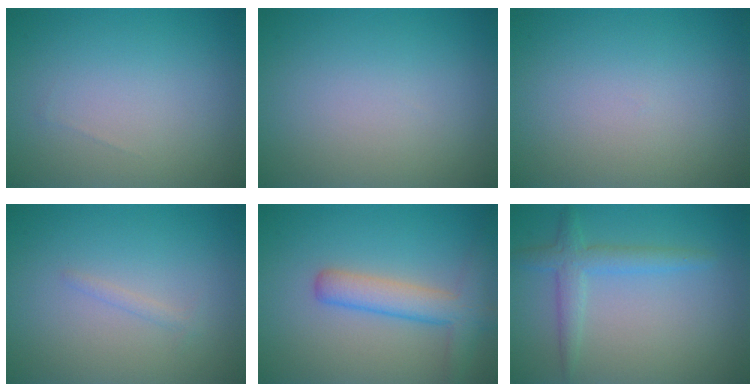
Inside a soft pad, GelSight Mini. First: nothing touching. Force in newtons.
{"total": 0.0}
{"total": 0.0}
{"total": 0.7, "press": 0.7, "slide": 0.1}
{"total": 4.2, "press": 4.2, "slide": 0.2}
{"total": 2.6, "press": 2.6, "slide": 0.1}